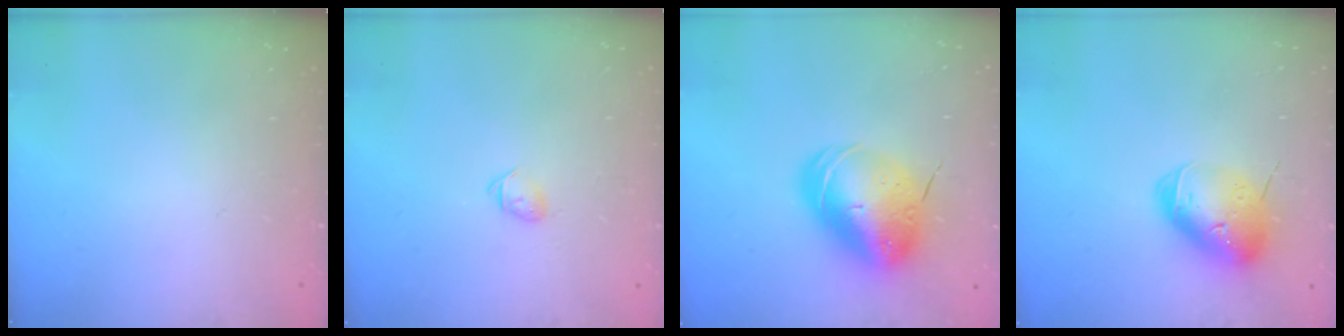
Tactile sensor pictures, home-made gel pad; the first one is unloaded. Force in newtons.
{"total": 3.5, "press": 3.3, "slide": 1.0}
{"total": 16.2, "press": 15.9, "slide": 3.2}
{"total": 13.6, "press": 13.4, "slide": 1.9}